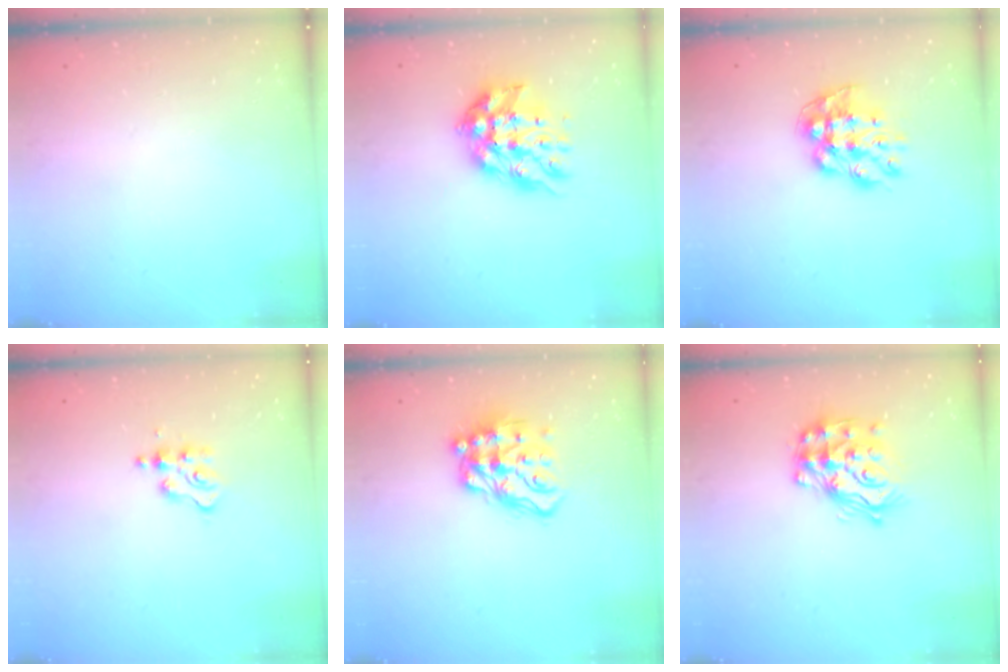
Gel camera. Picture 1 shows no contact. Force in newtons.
{"total": 12.5, "press": 12.5, "slide": 1.2}
{"total": 10.1, "press": 10.0, "slide": 0.8}
{"total": 2.1, "press": 2.0, "slide": 0.4}
{"total": 14.1, "press": 14.1, "slide": 1.2}
{"total": 16.7, "press": 16.6, "slide": 1.1}